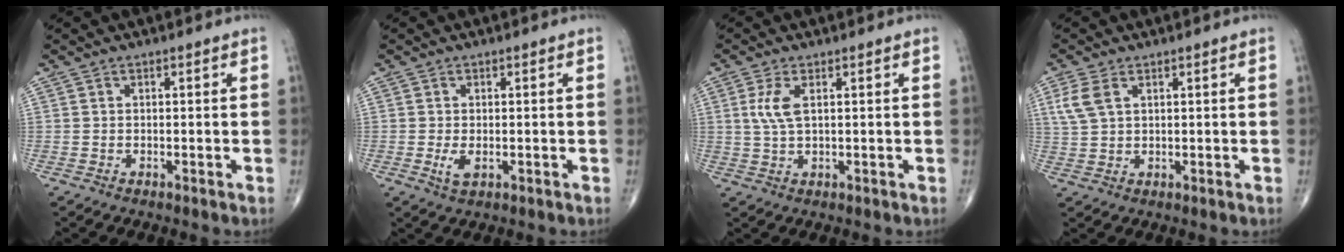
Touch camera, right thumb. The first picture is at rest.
{"total": 2.6, "force": [-0.5, 1.3, 2.1], "torque": [-0.046, -0.007, -0.007]}
{"total": 4.3, "force": [1.1, 1.6, 3.8], "torque": [-0.094, 0.000, 0.025]}
{"total": 4.8, "force": [2.0, 2.7, 3.4], "torque": [-0.080, 0.005, 0.046]}